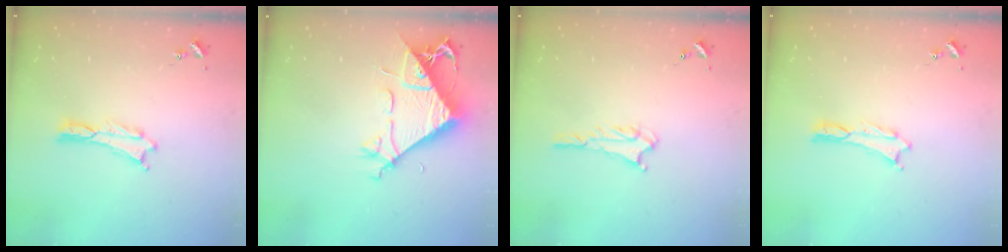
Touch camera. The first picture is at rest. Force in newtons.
{"total": 9.3, "press": 9.2, "slide": 0.9}
{"total": 1.6, "press": 1.6, "slide": 0.1}
{"total": 0.0}